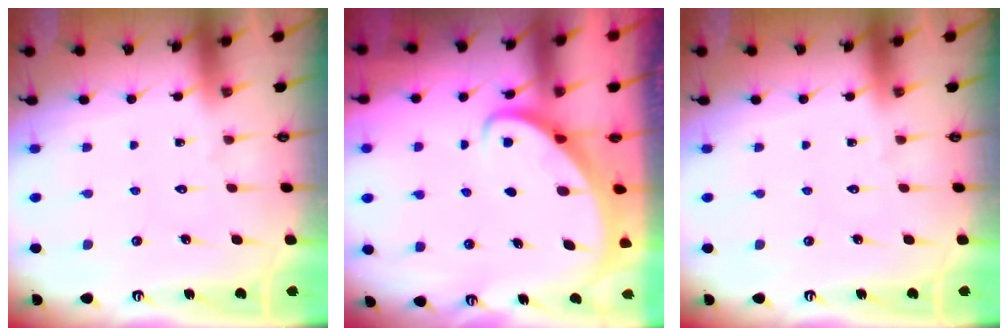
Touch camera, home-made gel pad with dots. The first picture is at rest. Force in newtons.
{"total": 2.6, "press": 2.5, "slide": 0.3}
{"total": 0.0}